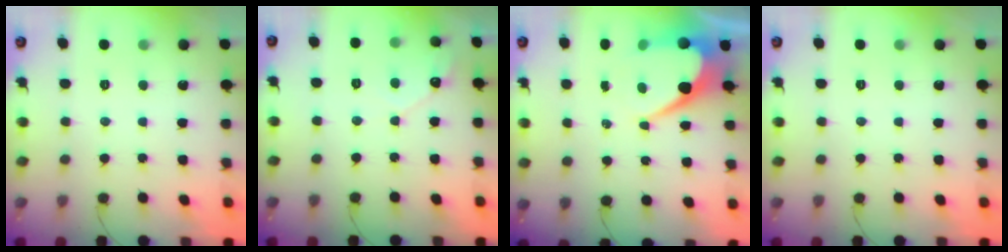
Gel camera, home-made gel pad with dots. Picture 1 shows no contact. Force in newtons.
{"total": 4.1, "press": 4.1, "slide": 0.3}
{"total": 11.3, "press": 11.2, "slide": 1.2}
{"total": 0.0}